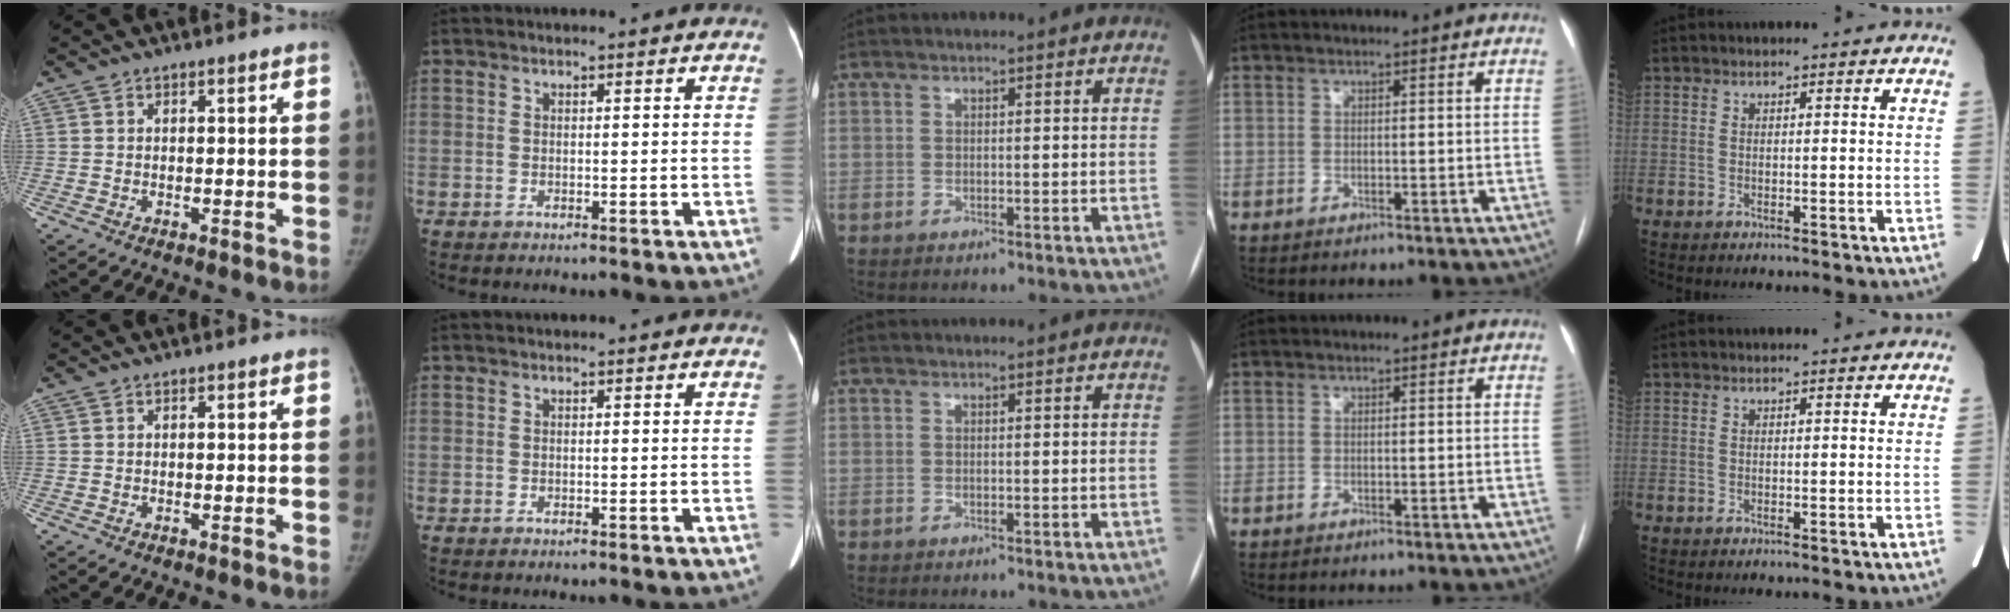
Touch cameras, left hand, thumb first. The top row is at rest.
{}